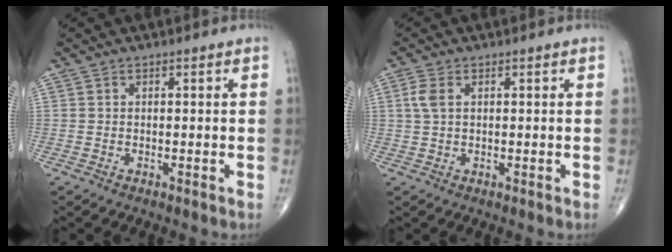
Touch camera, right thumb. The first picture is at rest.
{"total": 2.9, "force": [0.8, 1.6, 2.3], "torque": [-0.062, 0.009, 0.017]}